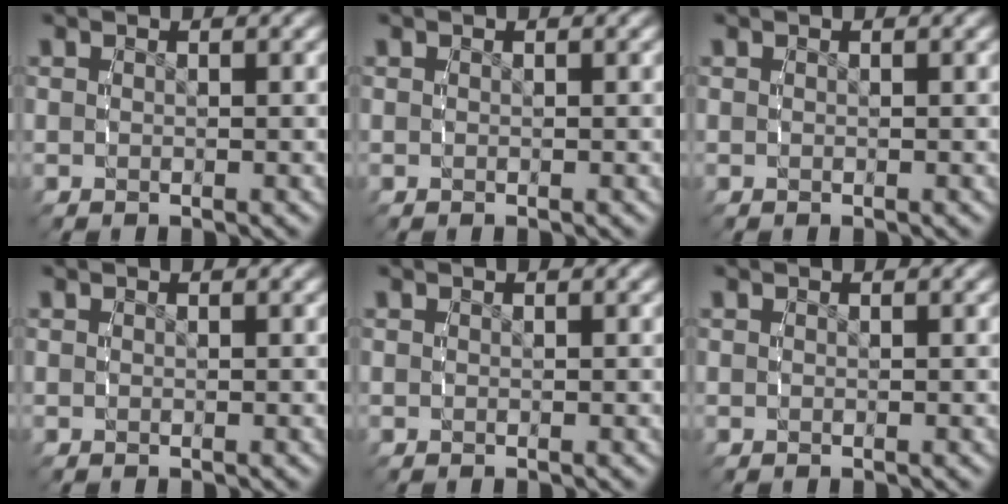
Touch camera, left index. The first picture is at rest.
{"total": 0.0}
{"total": 0.0}
{"total": 0.0}
{"total": 0.0}
{"total": 0.0}